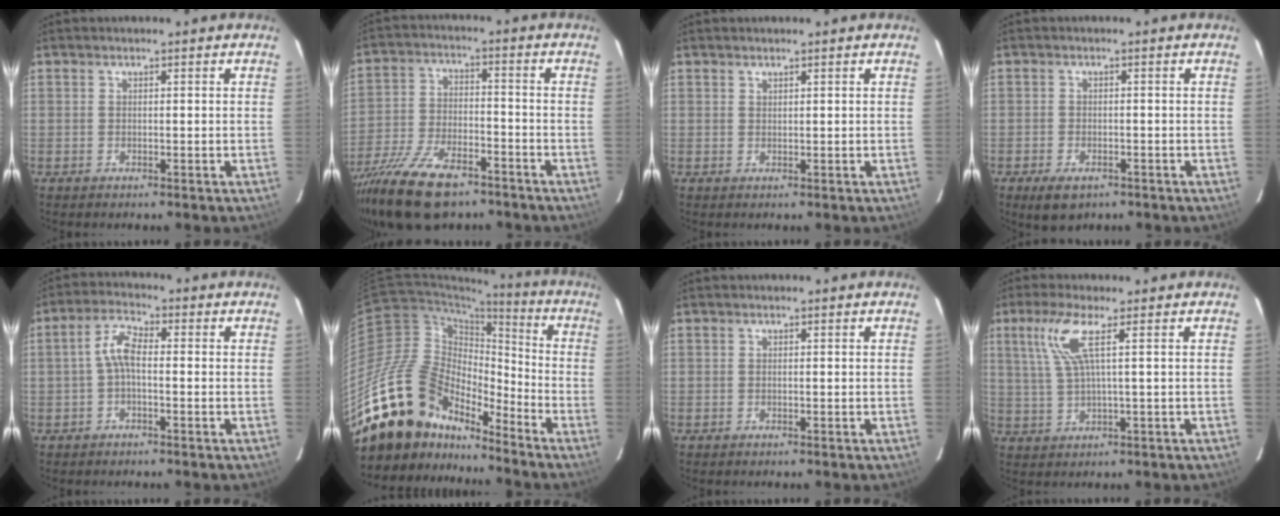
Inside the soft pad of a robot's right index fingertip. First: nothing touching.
{"total": 17.1, "force": [-12.4, 7.0, 9.5], "torque": [-0.210, -0.032, -0.220]}
{"total": 0.5, "force": [0.5, 0.1, 0.0], "torque": [0.001, 0.000, 0.011]}
{"total": 4.8, "force": [-3.0, 2.6, 2.8], "torque": [-0.062, -0.014, -0.047]}
{"total": 4.3, "force": [-0.8, 1.7, 3.8], "torque": [-0.085, 0.017, -0.019]}
{"total": 22.5, "force": [-17.7, 10.7, 8.7], "torque": [-0.165, 0.012, -0.307]}
{"total": 0.0}
{"total": 6.5, "force": [2.4, 0.1, 6.0], "torque": [-0.127, 0.004, 0.057]}